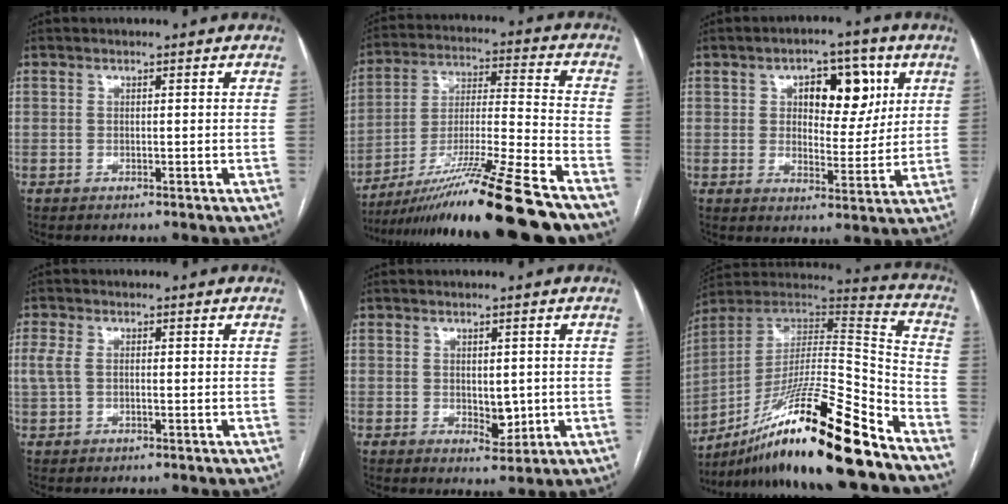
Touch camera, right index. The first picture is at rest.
{"total": 22.0, "force": [-17.4, -1.1, 13.5], "torque": [-0.215, -0.030, -0.299]}
{"total": 10.0, "force": [3.7, 5.1, 7.7], "torque": [-0.102, 0.020, 0.058]}
{"total": 3.5, "force": [0.3, 2.0, 2.8], "torque": [-0.086, 0.019, 0.005]}
{"total": 3.5, "force": [-0.1, 2.1, 2.8], "torque": [-0.038, -0.007, 0.008]}
{"total": 24.2, "force": [-17.2, 0.4, 17.0], "torque": [-0.277, -0.005, -0.303]}